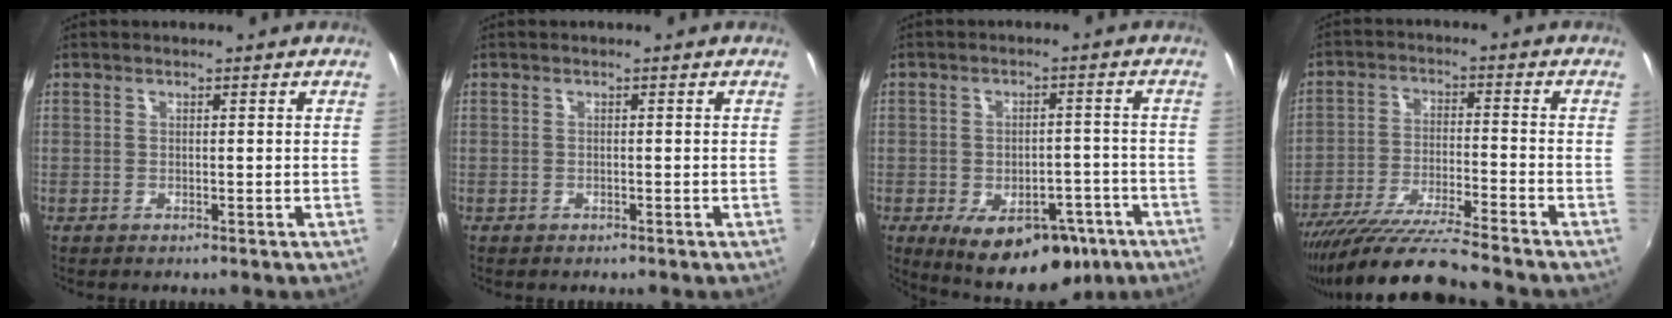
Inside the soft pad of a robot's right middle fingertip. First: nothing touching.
{"total": 0.6, "force": [-0.5, 0.3, 0.1], "torque": [-0.005, -0.002, -0.009]}
{"total": 15.4, "force": [-8.6, 8.5, 9.5], "torque": [-0.156, -0.008, -0.103]}
{"total": 13.4, "force": [-11.8, -0.5, 6.3], "torque": [-0.135, -0.025, -0.211]}